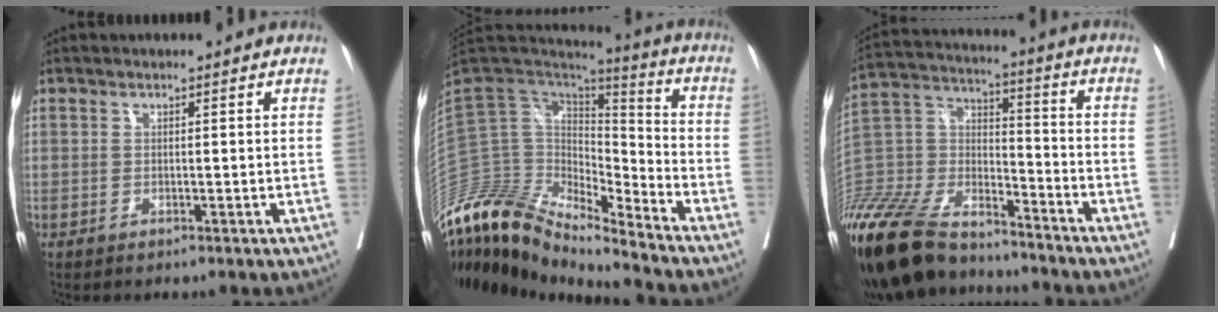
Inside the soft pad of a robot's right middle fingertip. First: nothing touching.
{"total": 22.1, "force": [-19.5, 4.2, 9.4], "torque": [-0.203, 0.035, -0.349]}
{"total": 24.7, "force": [-20.6, 7.6, 11.2], "torque": [-0.302, -0.033, -0.378]}